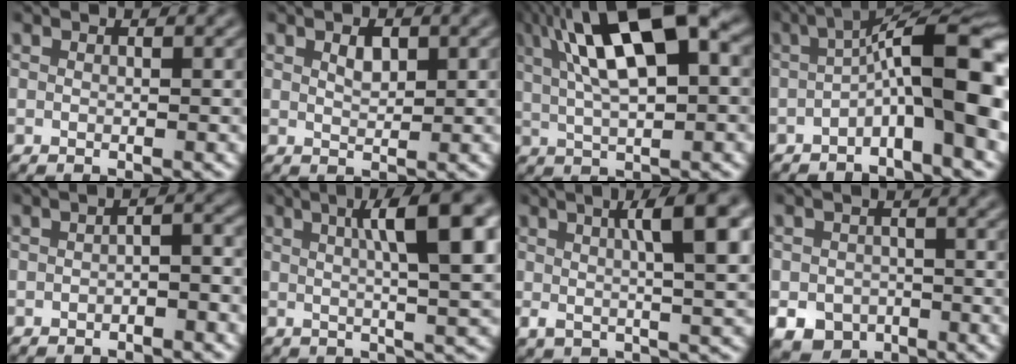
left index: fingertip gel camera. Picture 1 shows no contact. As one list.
[{"total": 1.6, "force": [0.8, 0.8, 1.1], "torque": [-0.021, 0.001, 0.015]}, {"total": 12.2, "force": [4.3, 4.1, 10.7], "torque": [-0.170, 0.019, 0.069]}, {"total": 9.8, "force": [-1.4, 2.0, 9.5], "torque": [-0.135, 0.027, -0.033]}, {"total": 2.0, "force": [-1.0, 0.6, 1.6], "torque": [-0.025, 0.005, -0.017]}, {"total": 10.0, "force": [2.7, 2.4, 9.3], "torque": [-0.110, 0.014, 0.038]}, {"total": 8.4, "force": [2.3, 2.4, 7.7], "torque": [-0.107, 0.008, 0.035]}, {"total": 4.0, "force": [-1.9, 3.2, 1.4], "torque": [-0.026, -0.012, -0.031]}]